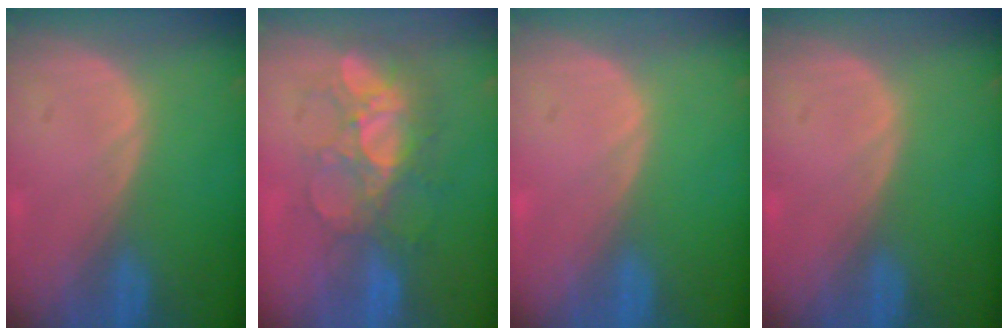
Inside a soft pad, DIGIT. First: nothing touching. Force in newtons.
{"total": 8.3, "press": 7.7, "slide": 3.1}
{"total": 0.0}
{"total": 0.0}